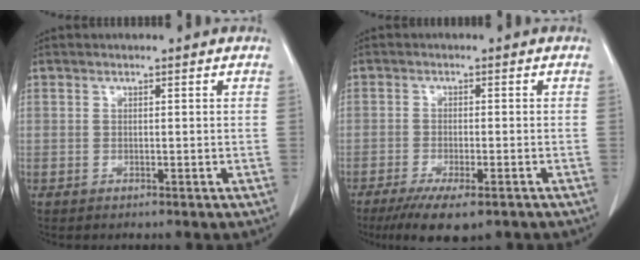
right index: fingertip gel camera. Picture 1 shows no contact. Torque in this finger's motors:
{"motor_torque": [0.71, -0.70, 0.38, 0.10]}